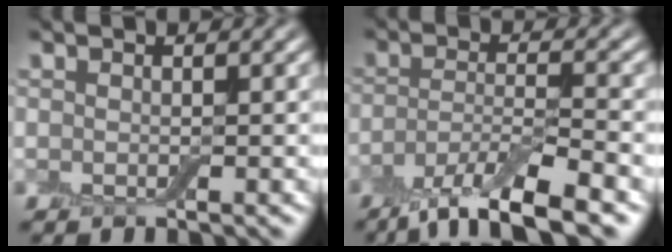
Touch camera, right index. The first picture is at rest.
{"total": 6.9, "force": [-4.7, 1.8, 4.8], "torque": [-0.082, -0.007, -0.089]}